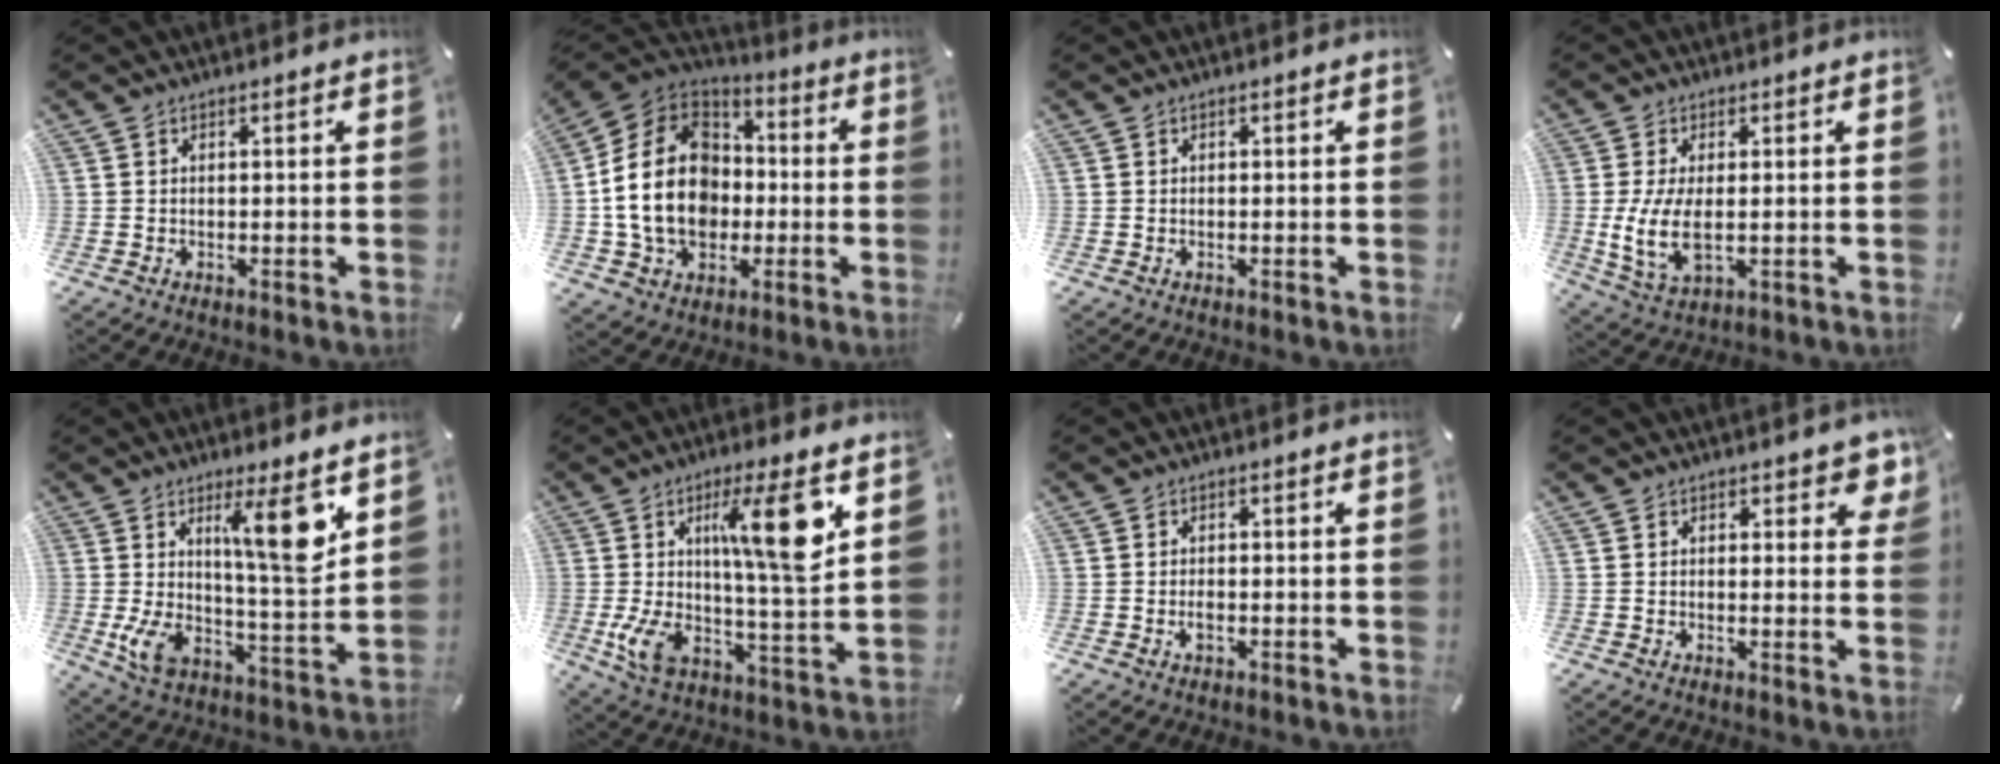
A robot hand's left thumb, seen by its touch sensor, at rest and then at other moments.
{"total": 18.8, "force": [-2.9, 14.9, 11.1], "torque": [-0.254, 0.021, -0.056]}
{"total": 0.0}
{"total": 8.4, "force": [-0.3, 3.9, 7.5], "torque": [-0.175, -0.017, -0.006]}
{"total": 17.3, "force": [6.6, 5.7, 14.9], "torque": [-0.228, -0.034, 0.102]}
{"total": 19.6, "force": [6.1, 5.7, 17.7], "torque": [-0.307, -0.022, 0.086]}
{"total": 1.6, "force": [-0.5, 0.8, 1.3], "torque": [-0.024, 0.000, -0.009]}
{"total": 3.9, "force": [2.3, 2.1, 2.3], "torque": [-0.022, -0.008, 0.035]}